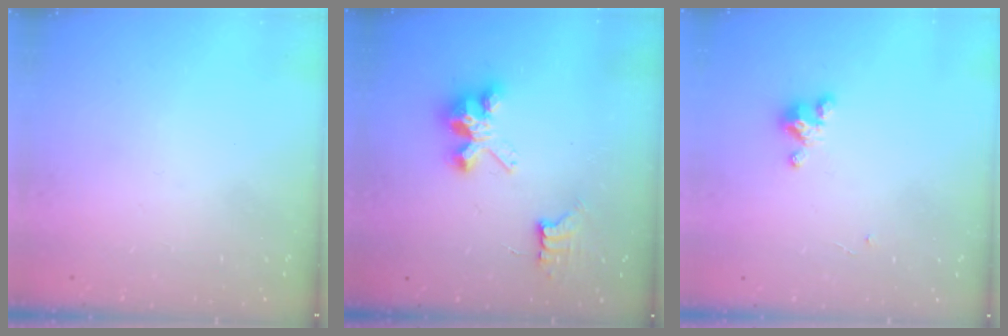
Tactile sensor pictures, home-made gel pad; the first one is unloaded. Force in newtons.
{"total": 7.9, "press": 7.9, "slide": 0.6}
{"total": 2.7, "press": 2.7, "slide": 0.3}